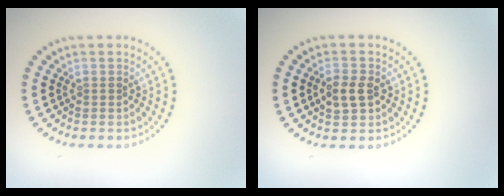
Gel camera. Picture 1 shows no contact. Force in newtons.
{"total": 2.6, "press": 2.6, "slide": 0.0}